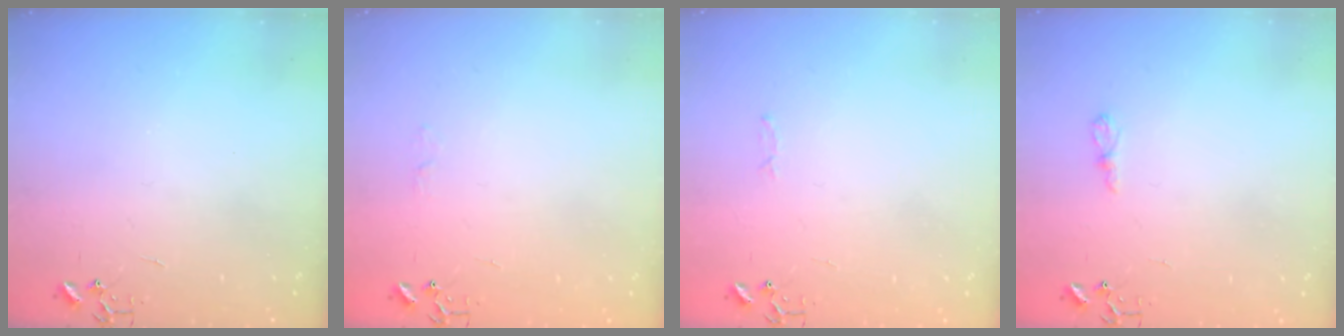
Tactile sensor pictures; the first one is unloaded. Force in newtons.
{"total": 3.3, "press": 3.2, "slide": 0.5}
{"total": 2.8, "press": 2.8, "slide": 0.4}
{"total": 5.7, "press": 5.7, "slide": 0.3}